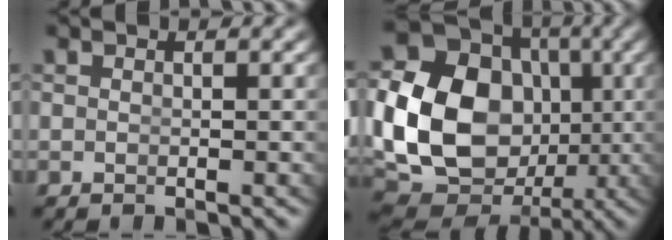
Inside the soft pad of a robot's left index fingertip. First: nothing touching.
{"total": 19.3, "force": [-0.1, 16.0, 10.8], "torque": [-0.248, -0.065, 0.017]}